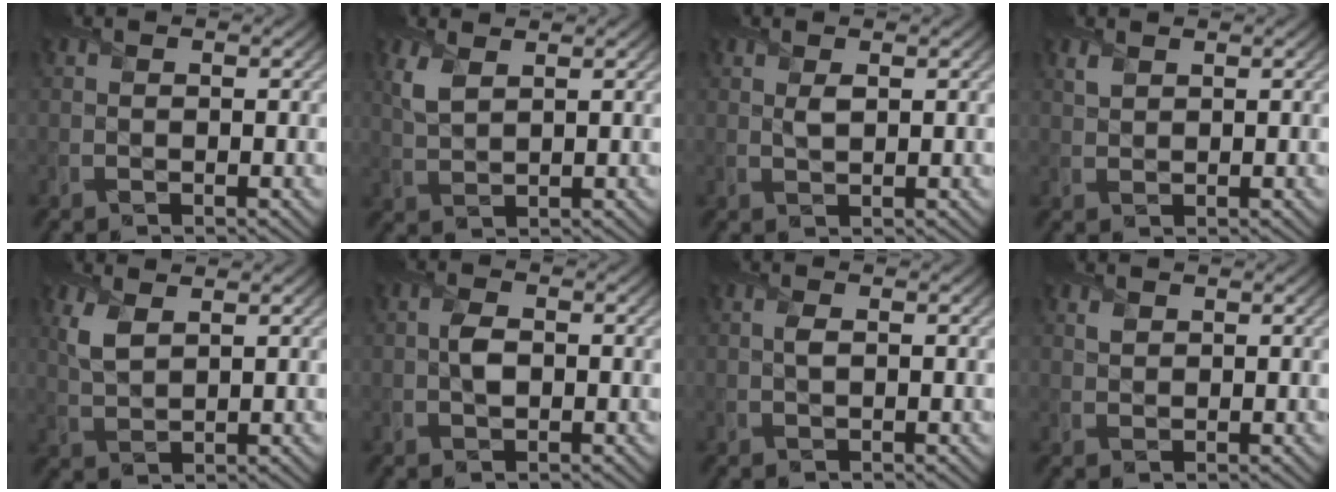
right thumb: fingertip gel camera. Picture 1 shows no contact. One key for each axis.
{"total": 3.2, "fx": 1.8, "fy": 1.4, "fz": 2.3, "tx": -0.066, "ty": 0.003, "tz": 0.041}
{"total": 1.2, "fx": 0.6, "fy": 0.5, "fz": 0.9, "tx": -0.023, "ty": -0.005, "tz": 0.012}
{"total": 1.3, "fx": 1.0, "fy": 0.6, "fz": 0.4, "tx": -0.016, "ty": -0.001, "tz": 0.024}
{"total": 3.6, "fx": 1.9, "fy": 1.5, "fz": 2.6, "tx": -0.072, "ty": 0.002, "tz": 0.042}
{"total": 2.0, "fx": -0.1, "fy": 1.2, "fz": 1.6, "tx": -0.035, "ty": 0.001, "tz": -0.003}
{"total": 0.9, "fx": 0.1, "fy": 0.3, "fz": 0.8, "tx": -0.018, "ty": 0.001, "tz": 0.002}
{"total": 1.0, "fx": 0.8, "fy": 0.5, "fz": 0.2, "tx": -0.005, "ty": -0.001, "tz": 0.018}